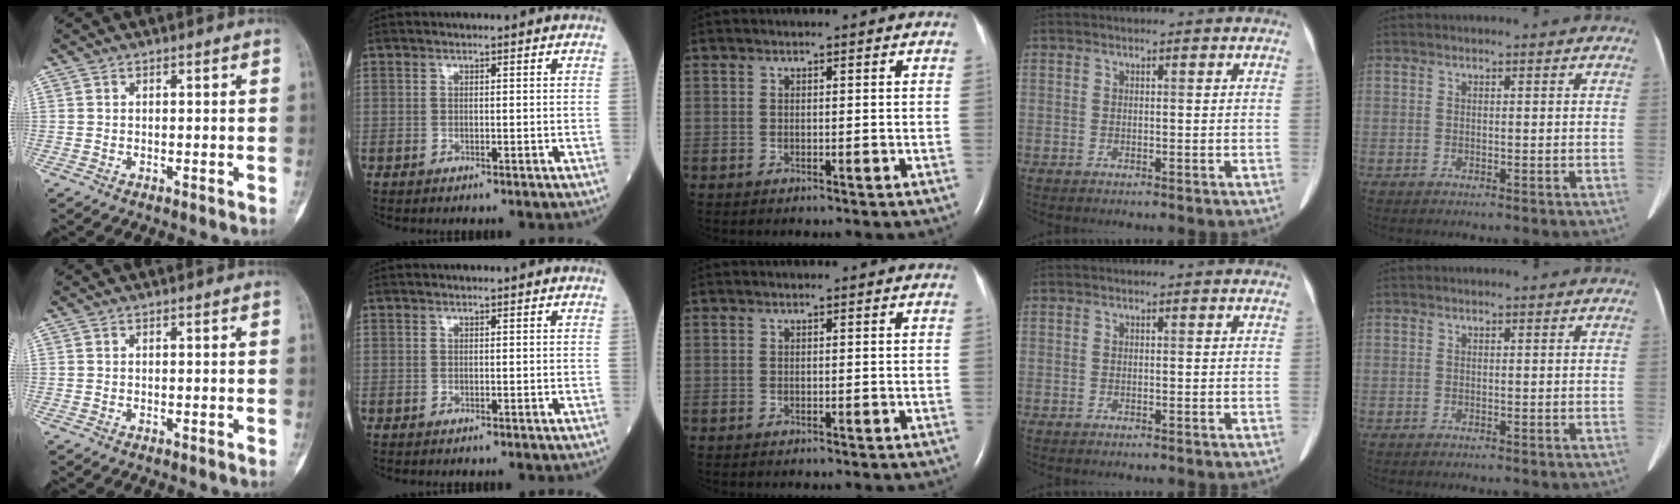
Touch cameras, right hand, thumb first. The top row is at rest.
{}